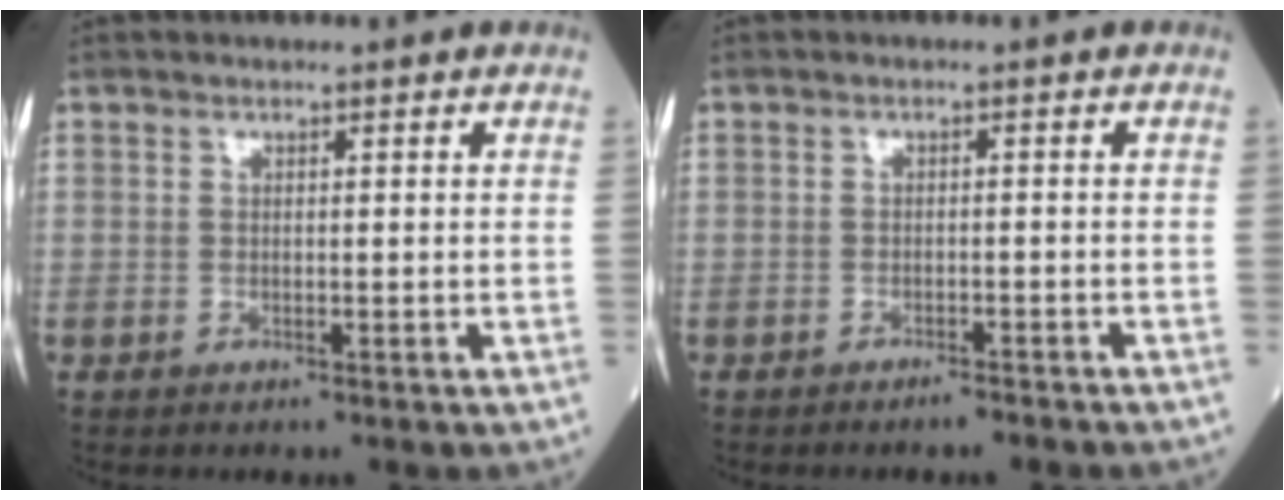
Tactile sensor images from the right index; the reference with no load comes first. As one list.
[{"total": 2.1, "force": [-1.9, 0.2, 1.0], "torque": [-0.016, -0.002, -0.023]}]